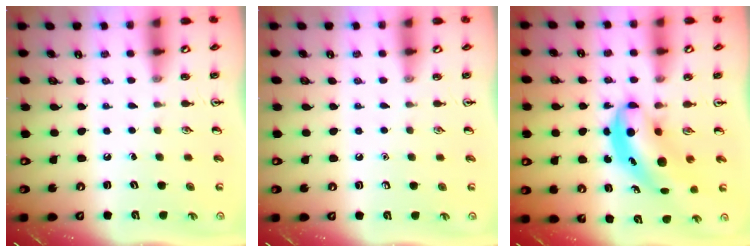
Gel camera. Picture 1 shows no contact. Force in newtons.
{"total": 0.0}
{"total": 6.9, "press": 6.8, "slide": 1.2}